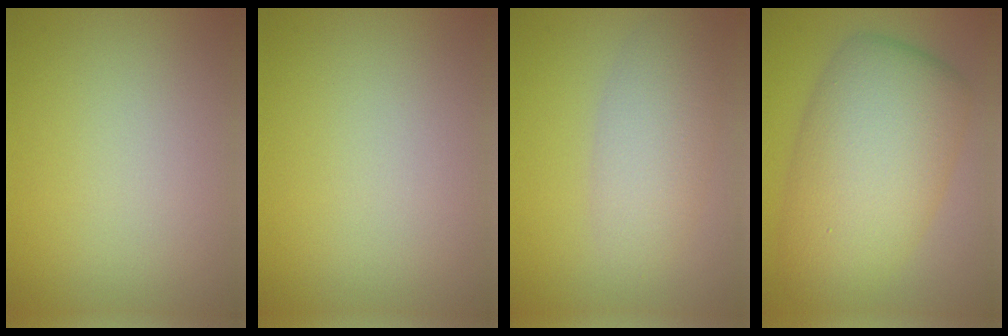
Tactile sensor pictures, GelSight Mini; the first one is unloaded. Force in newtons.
{"total": 0.0}
{"total": 4.1, "press": 4.1, "slide": 0.2}
{"total": 9.9, "press": 9.9, "slide": 0.1}